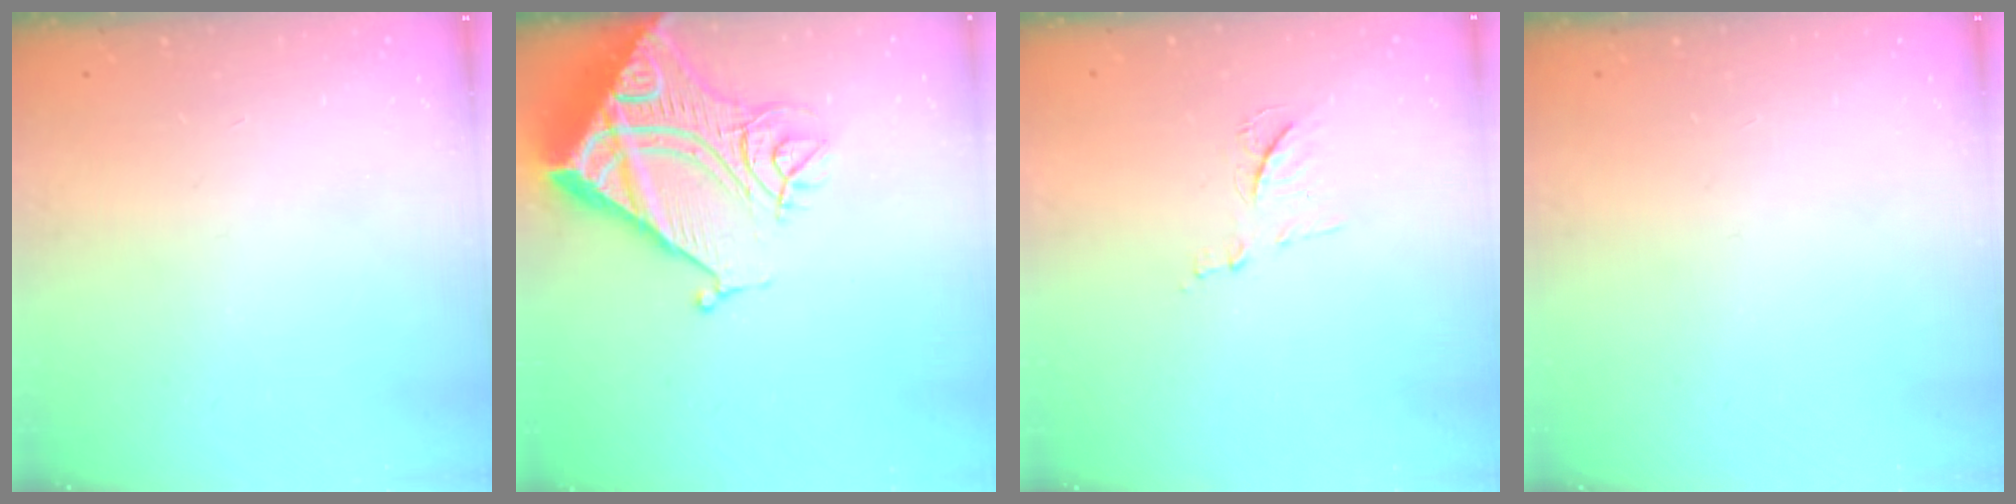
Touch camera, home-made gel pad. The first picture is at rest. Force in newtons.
{"total": 23.6, "press": 23.4, "slide": 3.0}
{"total": 7.6, "press": 7.6, "slide": 0.6}
{"total": 0.0}